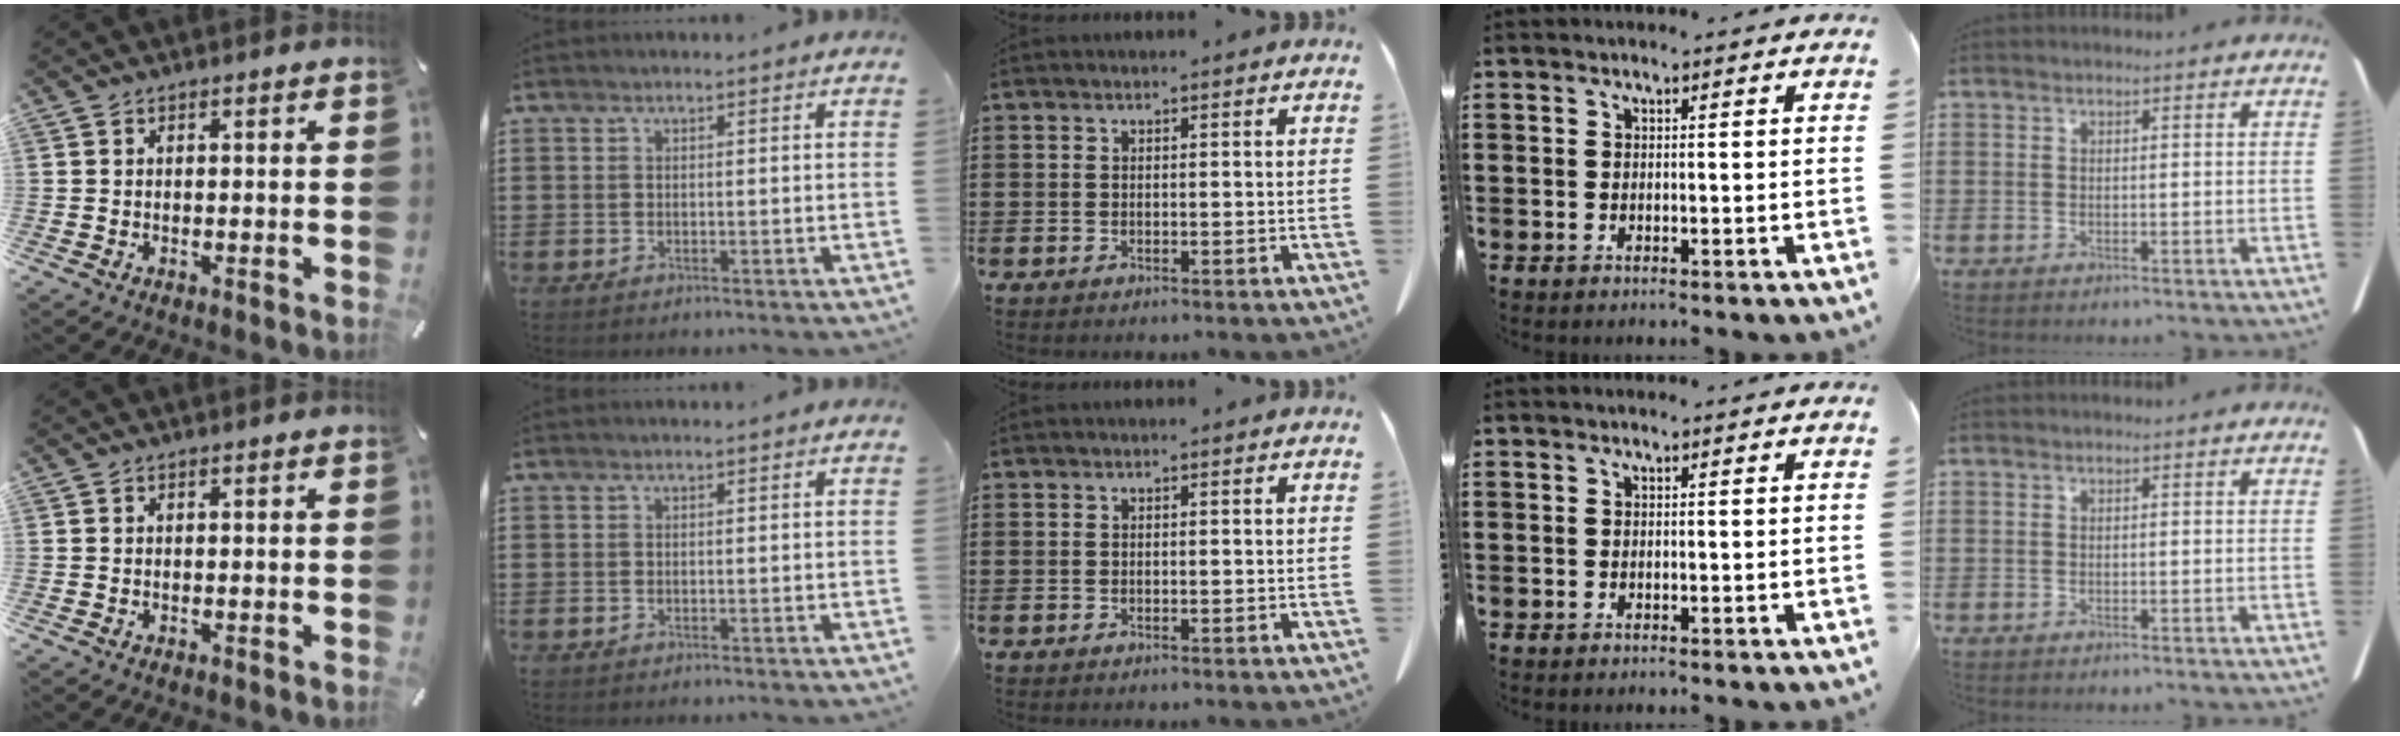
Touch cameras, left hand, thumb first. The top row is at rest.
{}